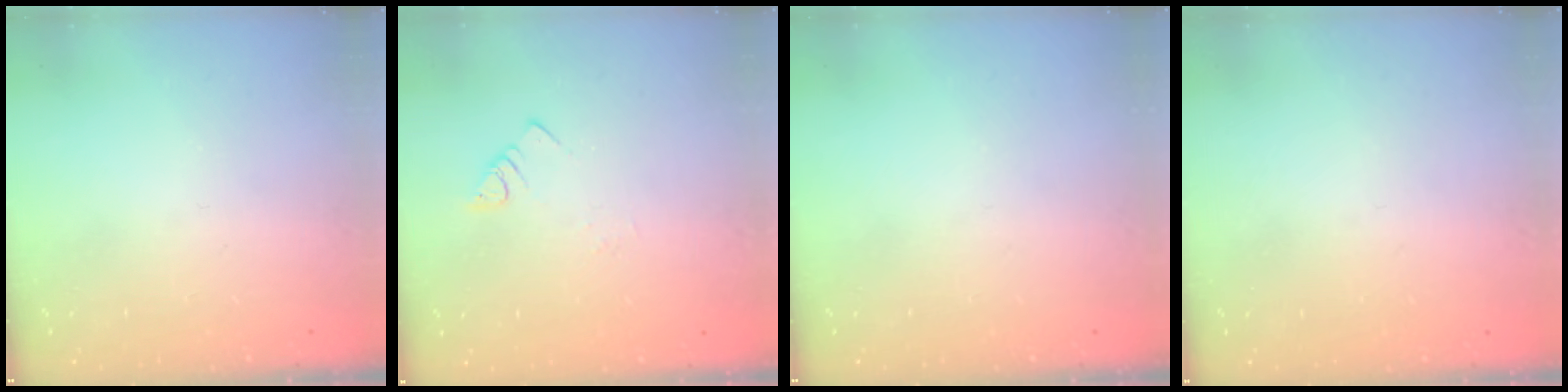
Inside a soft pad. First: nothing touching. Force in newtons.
{"total": 2.5, "press": 2.5, "slide": 0.4}
{"total": 0.0}
{"total": 0.8, "press": 0.8, "slide": 0.1}